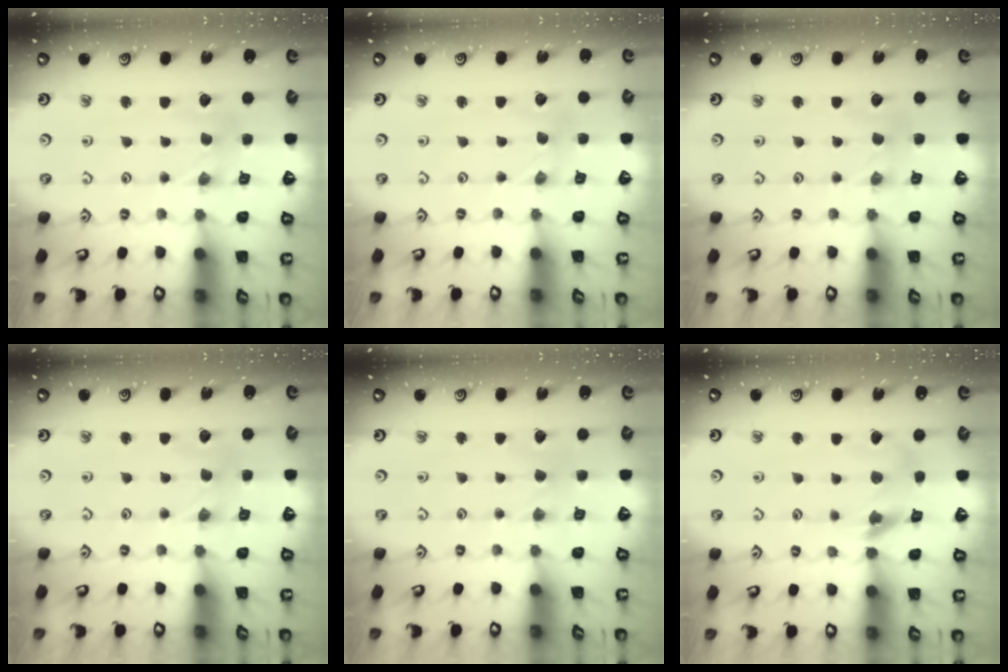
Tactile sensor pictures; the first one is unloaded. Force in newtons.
{"total": 0.5, "press": 0.5, "slide": 0.1}
{"total": 1.3, "press": 1.2, "slide": 0.3}
{"total": 0.0}
{"total": 1.4, "press": 1.4, "slide": 0.3}
{"total": 10.3, "press": 10.2, "slide": 1.2}